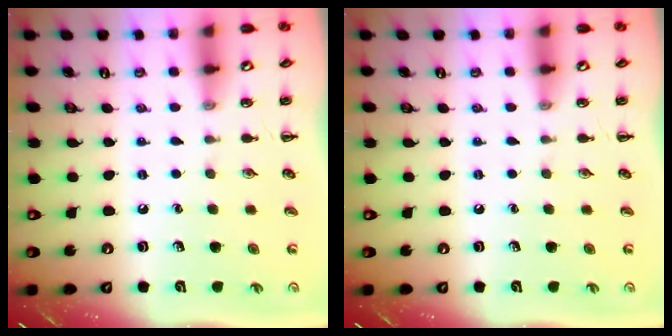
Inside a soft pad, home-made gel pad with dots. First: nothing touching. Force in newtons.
{"total": 0.0}